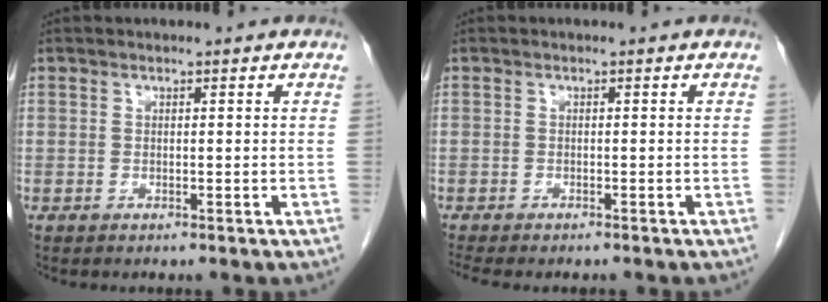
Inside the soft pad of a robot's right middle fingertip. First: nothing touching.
{"total": 4.9, "force": [-4.3, 1.1, 2.1], "torque": [-0.028, -0.009, -0.061]}